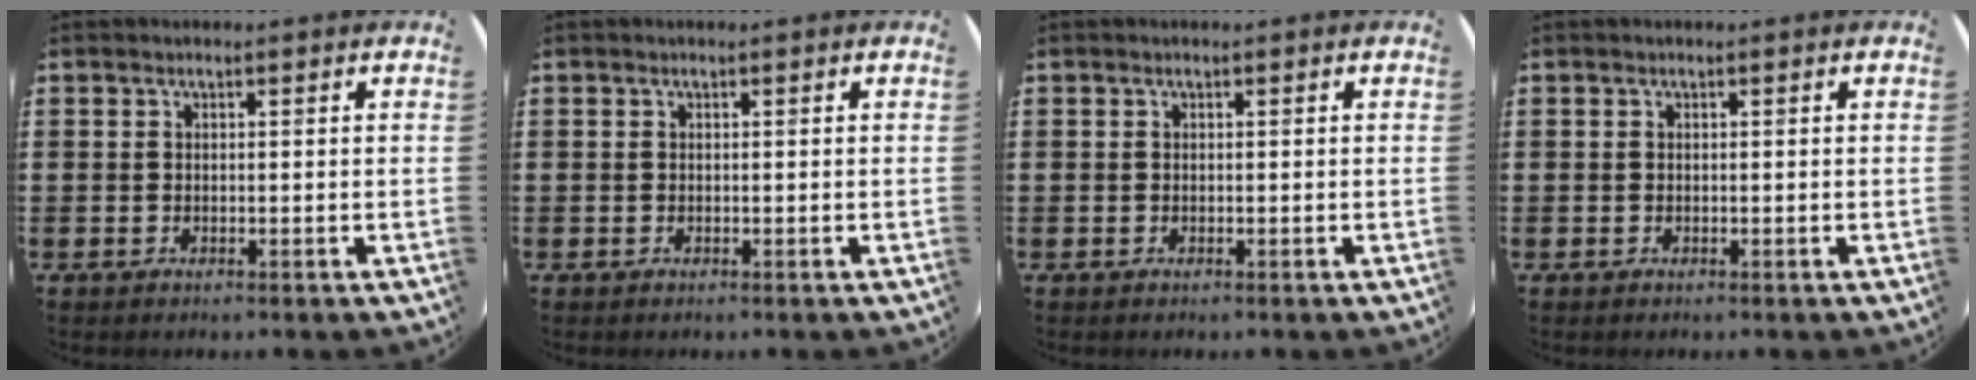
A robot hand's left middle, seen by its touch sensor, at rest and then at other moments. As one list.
[{"total": 0.0}, {"total": 0.0}, {"total": 0.0}]